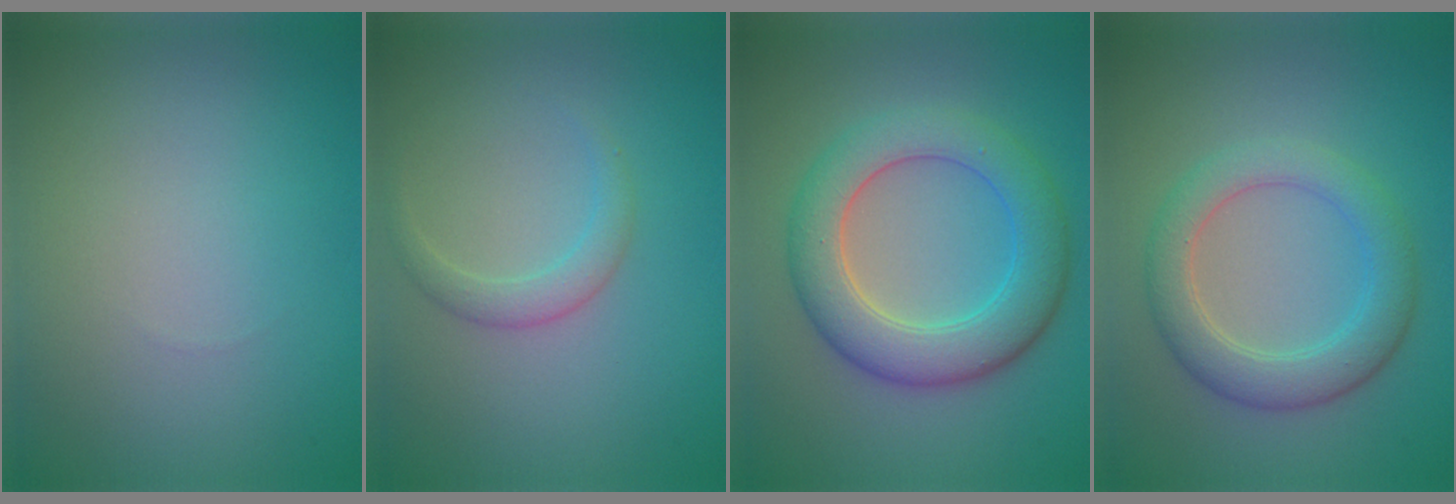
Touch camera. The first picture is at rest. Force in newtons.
{"total": 1.7, "press": 1.7, "slide": 0.1}
{"total": 6.6, "press": 6.6, "slide": 0.1}
{"total": 4.4, "press": 4.4, "slide": 0.1}